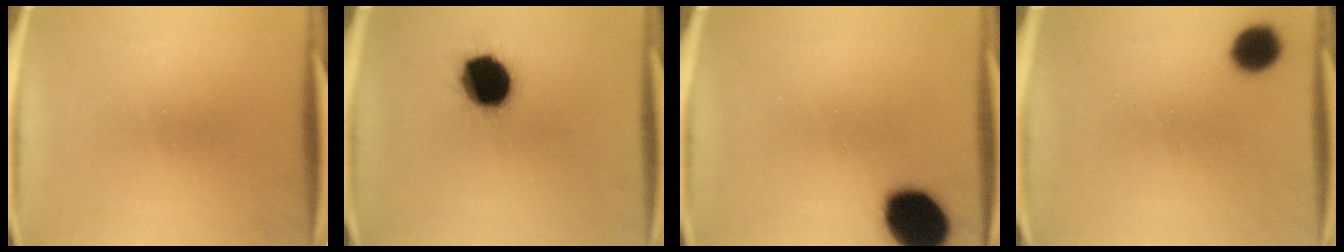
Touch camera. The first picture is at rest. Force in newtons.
{"total": 16.1}
{"total": 16.3}
{"total": 6.9}